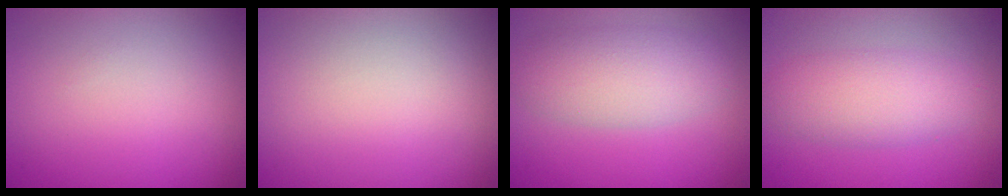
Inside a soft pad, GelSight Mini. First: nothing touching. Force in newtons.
{"total": 0.0}
{"total": 4.9, "press": 4.8, "slide": 0.4}
{"total": 4.2, "press": 4.2, "slide": 0.2}